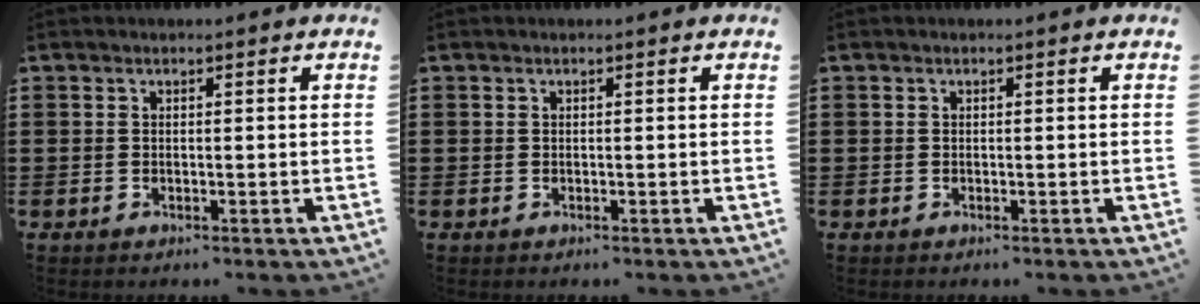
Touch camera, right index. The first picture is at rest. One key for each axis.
{"total": 0.0}
{"total": 0.0}